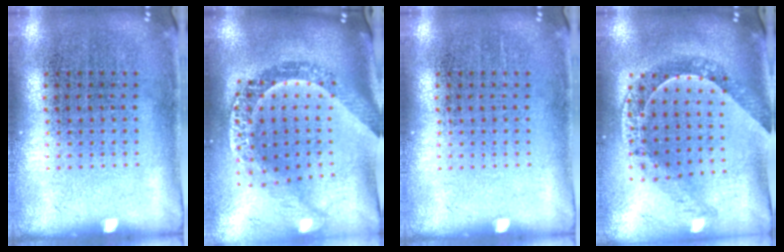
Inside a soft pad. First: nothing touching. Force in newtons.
{"total": 3.0, "press": 2.3, "slide": 1.9}
{"total": 0.0}
{"total": 1.2, "press": 1.2, "slide": 0.2}